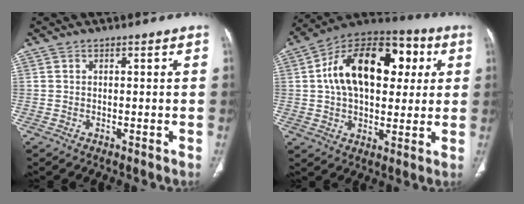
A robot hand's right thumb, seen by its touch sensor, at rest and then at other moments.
{"total": 22.4, "force": [4.6, 13.7, 17.1], "torque": [-0.248, 0.022, 0.065]}